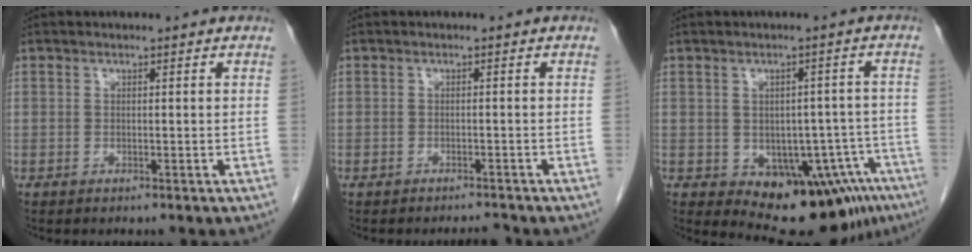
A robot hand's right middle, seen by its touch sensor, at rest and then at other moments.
{"total": 1.4, "force": [-1.4, 0.1, 0.3], "torque": [-0.007, -0.003, -0.017]}
{"total": 12.6, "force": [-7.2, 6.4, 8.2], "torque": [-0.075, 0.018, -0.088]}